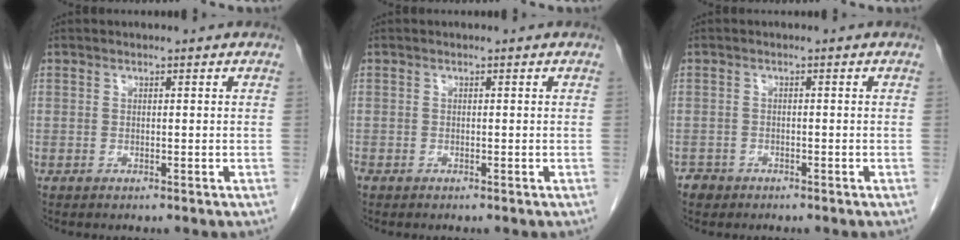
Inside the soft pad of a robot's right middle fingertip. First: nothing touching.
{"total": 0.6, "force": [-0.4, 0.4, 0.2], "torque": [-0.009, 0.001, -0.010]}
{"total": 1.6, "force": [-1.2, 1.1, -0.1], "torque": [-0.004, 0.005, -0.020]}